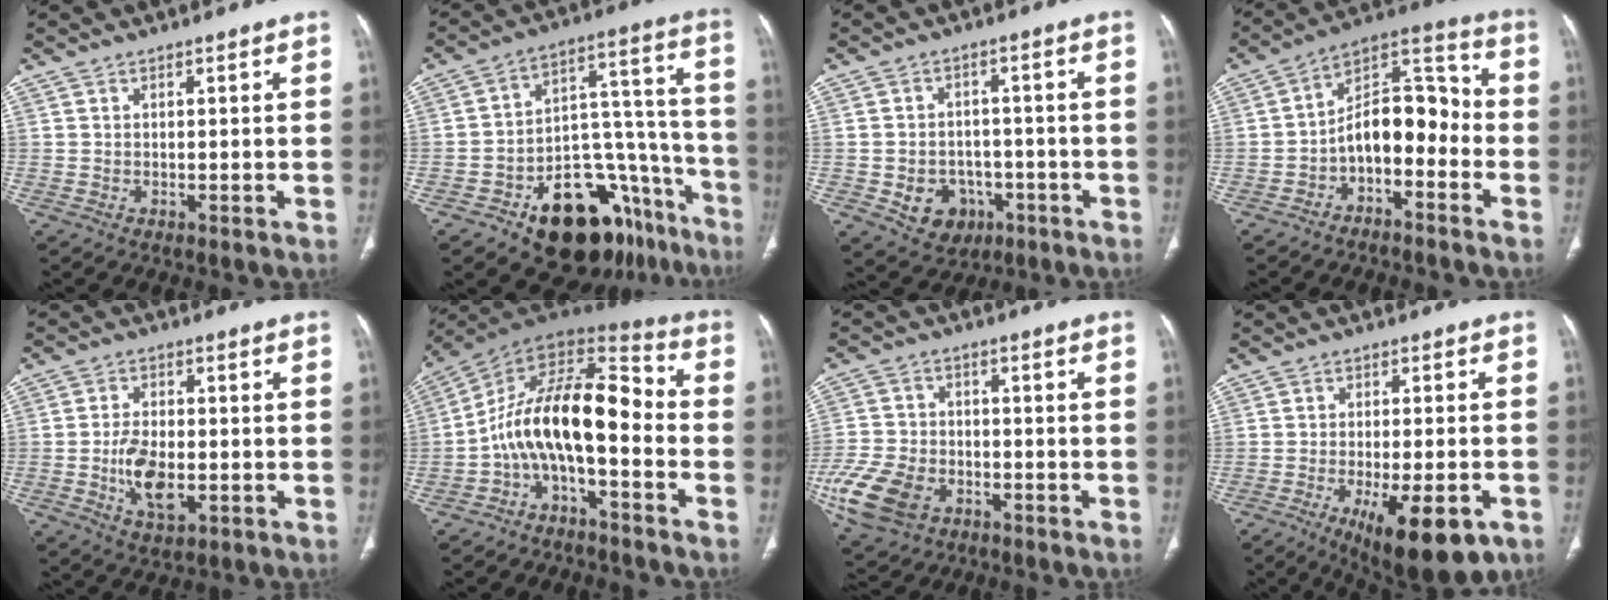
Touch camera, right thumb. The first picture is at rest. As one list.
[{"total": 24.8, "force": [-13.5, 13.7, 15.7], "torque": [-0.139, 0.117, -0.190]}, {"total": 8.5, "force": [-3.0, 6.9, 3.8], "torque": [-0.035, 0.025, -0.033]}, {"total": 12.6, "force": [-3.9, 7.3, 9.5], "torque": [-0.122, 0.079, -0.074]}, {"total": 8.5, "force": [-1.8, 4.5, 7.0], "torque": [-0.123, 0.003, -0.027]}, {"total": 15.5, "force": [-4.1, 6.8, 13.3], "torque": [-0.209, 0.102, -0.081]}, {"total": 13.5, "force": [-5.8, 9.1, 8.0], "torque": [-0.170, 0.009, -0.105]}, {"total": 15.3, "force": [-7.3, 5.4, 12.4], "torque": [-0.153, 0.005, -0.095]}]